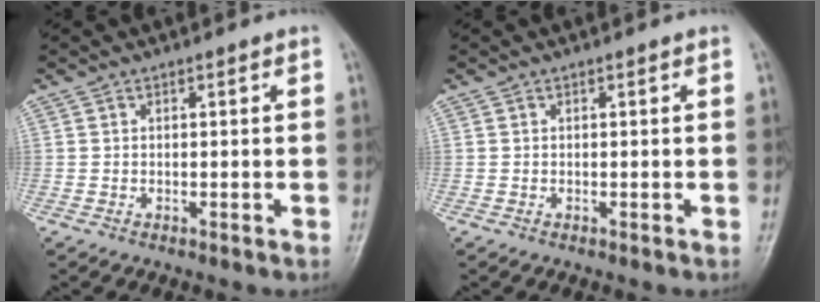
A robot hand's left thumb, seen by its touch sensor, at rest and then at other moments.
{"total": 0.0}